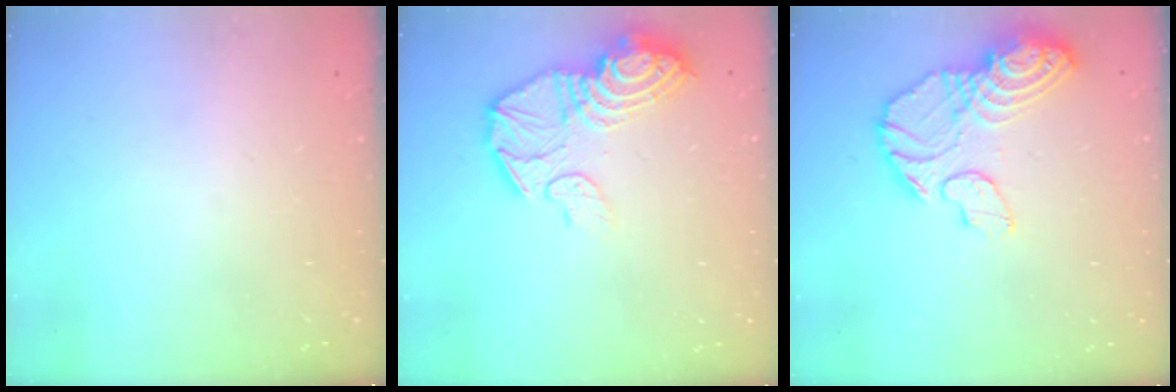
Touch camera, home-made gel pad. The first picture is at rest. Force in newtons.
{"total": 16.1, "press": 16.0, "slide": 1.4}
{"total": 15.8, "press": 15.6, "slide": 1.9}